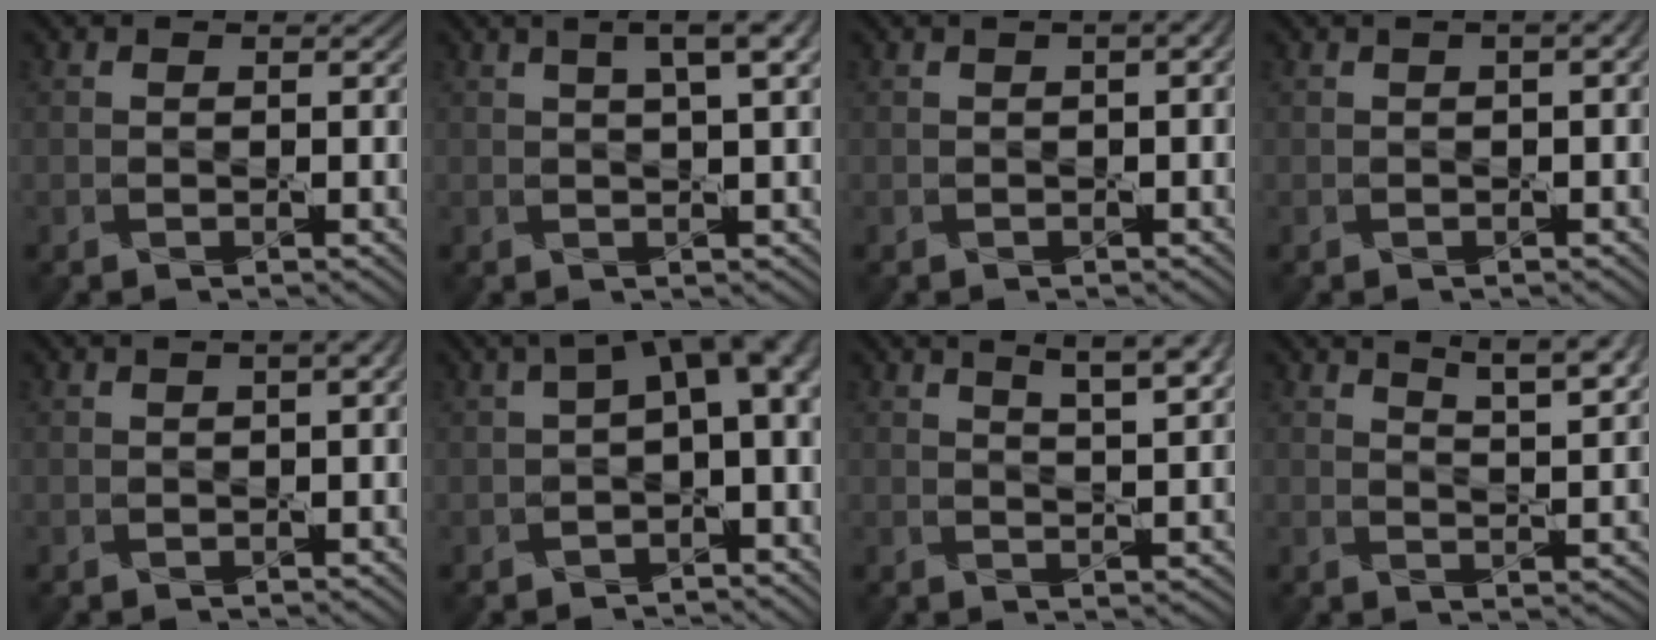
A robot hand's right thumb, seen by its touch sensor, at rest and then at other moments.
{"total": 6.2, "force": [2.5, 1.4, 5.4], "torque": [-0.070, 0.022, 0.033]}
{"total": 3.1, "force": [0.8, 1.2, 2.8], "torque": [-0.035, 0.007, 0.010]}
{"total": 3.3, "force": [0.9, 1.2, 3.0], "torque": [-0.040, 0.009, 0.006]}
{"total": 3.6, "force": [1.0, 1.4, 3.1], "torque": [-0.038, 0.010, 0.007]}
{"total": 8.2, "force": [0.8, 3.9, 7.1], "torque": [-0.102, 0.007, 0.014]}
{"total": 8.0, "force": [4.7, 2.1, 6.1], "torque": [-0.078, 0.017, 0.054]}
{"total": 8.4, "force": [5.6, 2.2, 5.9], "torque": [-0.080, 0.009, 0.070]}